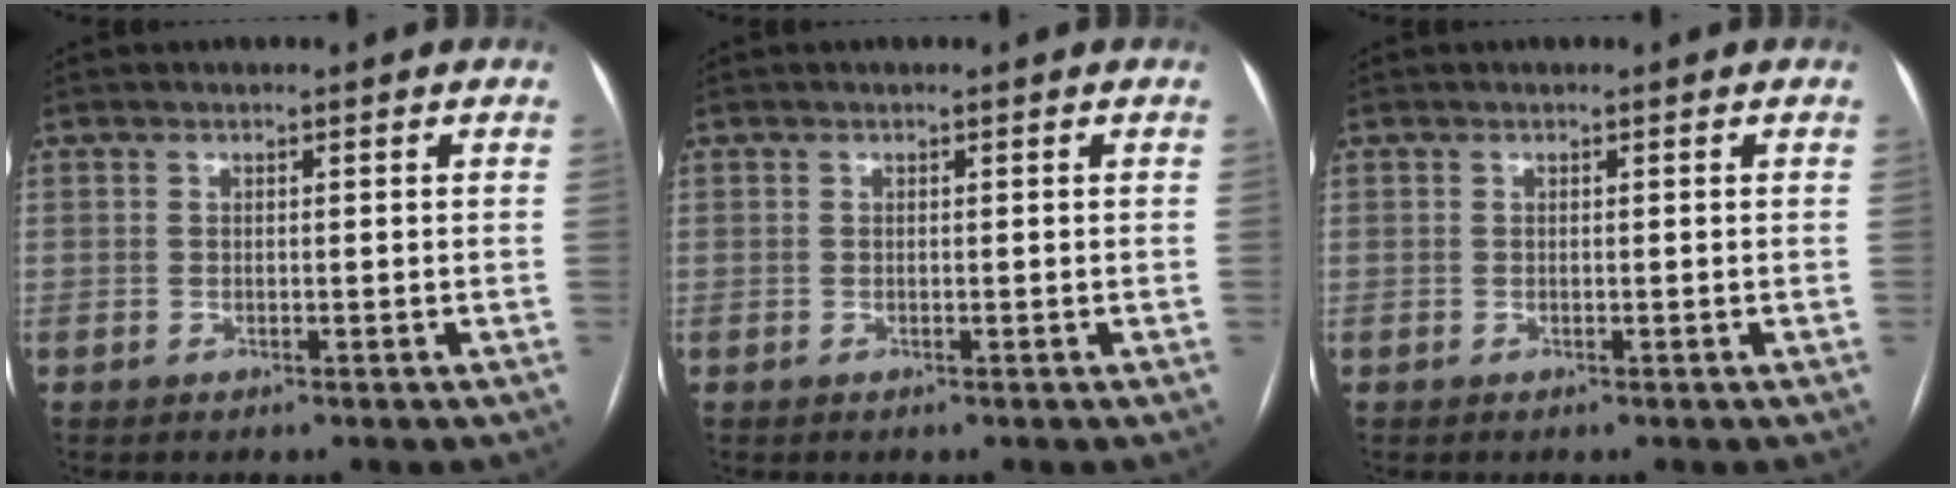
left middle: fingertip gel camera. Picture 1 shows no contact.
{"total": 0.0}
{"total": 0.0}